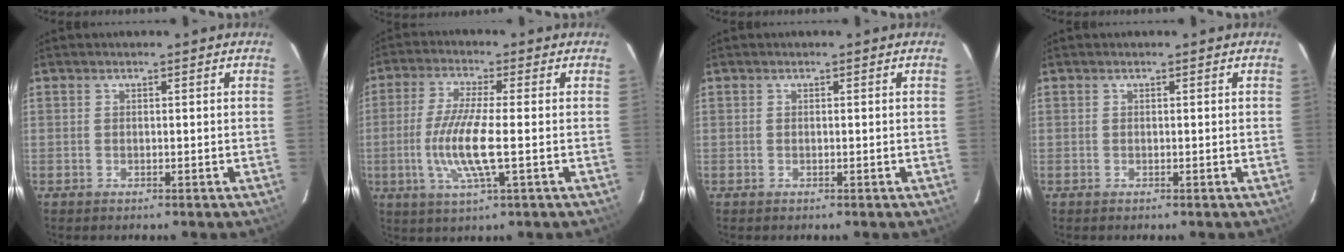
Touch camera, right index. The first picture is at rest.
{"total": 9.9, "force": [-1.9, 1.0, 9.7], "torque": [-0.195, -0.012, -0.038]}
{"total": 0.0}
{"total": 0.0}